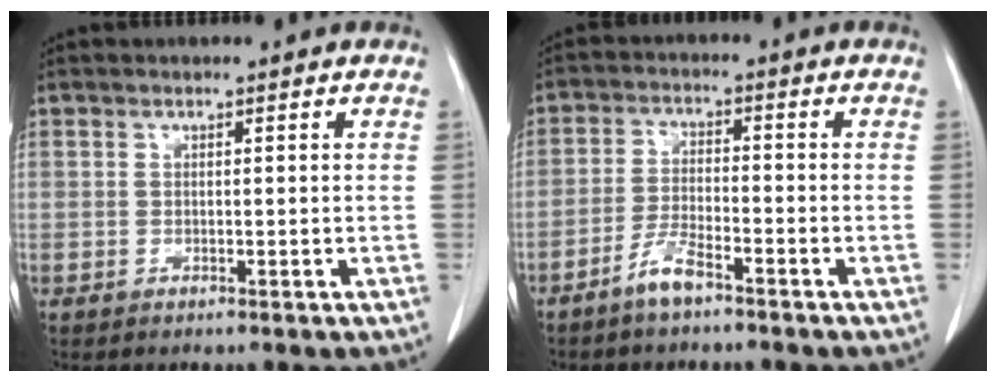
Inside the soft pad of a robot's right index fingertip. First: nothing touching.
{"total": 4.3, "force": [-3.2, 0.6, 2.7], "torque": [-0.062, -0.003, -0.062]}